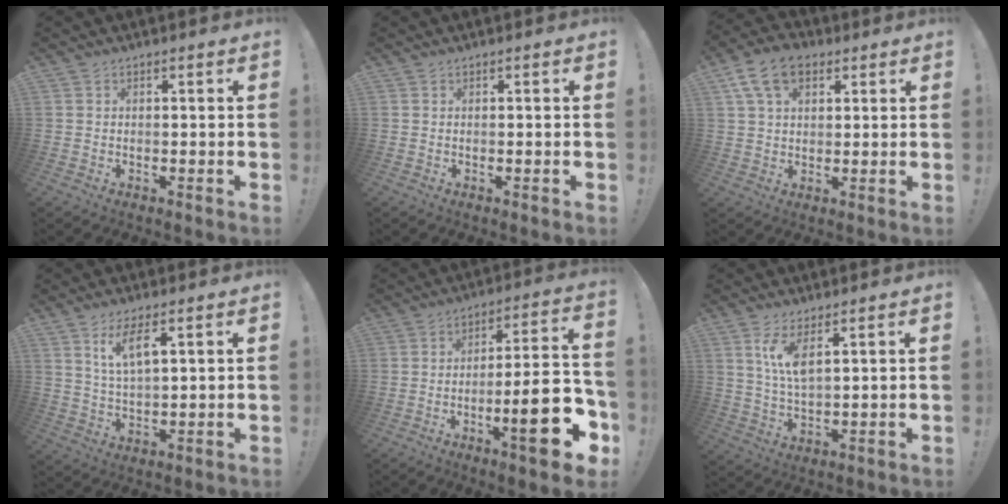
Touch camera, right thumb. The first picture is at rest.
{"total": 0.0}
{"total": 11.5, "force": [5.1, 7.1, 7.5], "torque": [-0.130, -0.001, 0.100]}
{"total": 7.8, "force": [4.2, 2.2, 6.2], "torque": [-0.114, -0.012, 0.070]}
{"total": 18.6, "force": [-6.8, 4.5, 16.7], "torque": [-0.228, 0.029, -0.098]}
{"total": 7.5, "force": [3.3, 2.5, 6.3], "torque": [-0.117, -0.016, 0.054]}